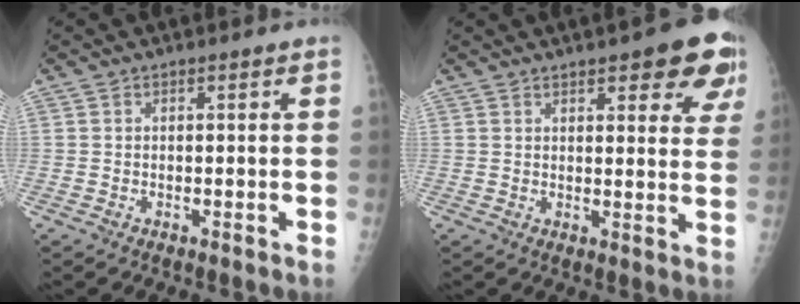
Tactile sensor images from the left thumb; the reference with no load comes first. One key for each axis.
{"total": 11.8, "fx": 6.9, "fy": 3.9, "fz": 8.8, "tx": -0.068, "ty": -0.026, "tz": 0.077}